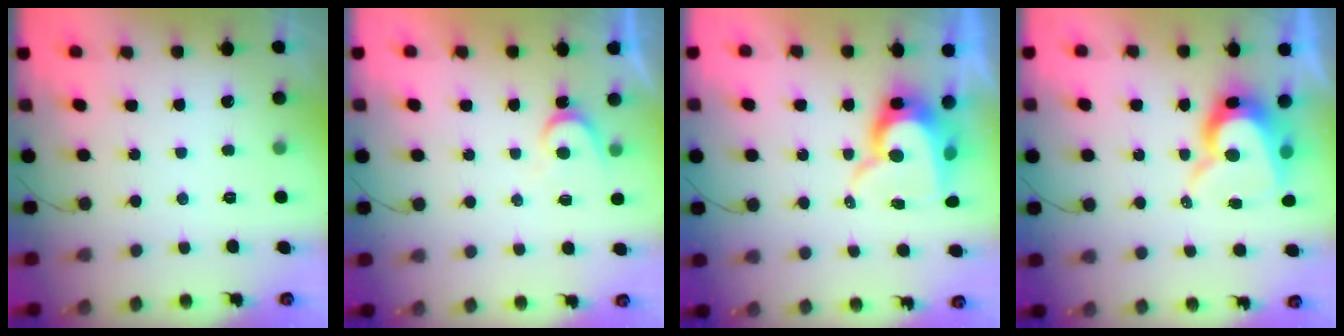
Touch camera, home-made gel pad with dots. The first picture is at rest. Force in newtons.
{"total": 4.7, "press": 4.7, "slide": 0.5}
{"total": 11.2, "press": 11.1, "slide": 1.1}
{"total": 11.2, "press": 11.1, "slide": 1.1}